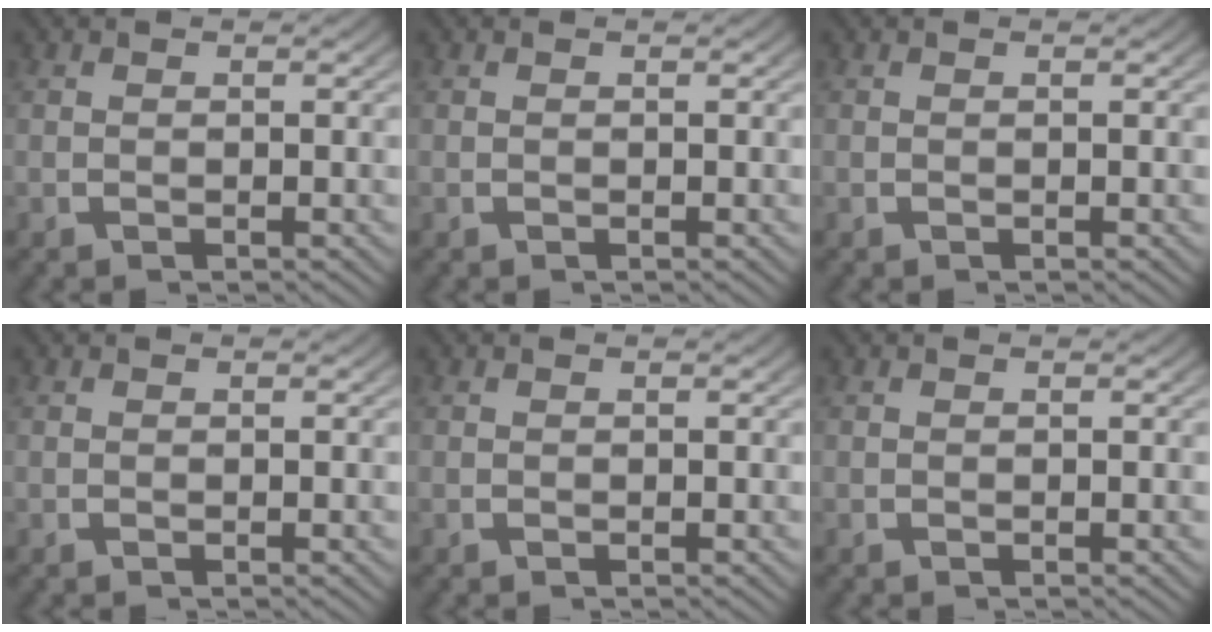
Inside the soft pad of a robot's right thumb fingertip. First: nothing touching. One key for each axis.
{"total": 0.0}
{"total": 0.0}
{"total": 0.0}
{"total": 0.0}
{"total": 0.0}